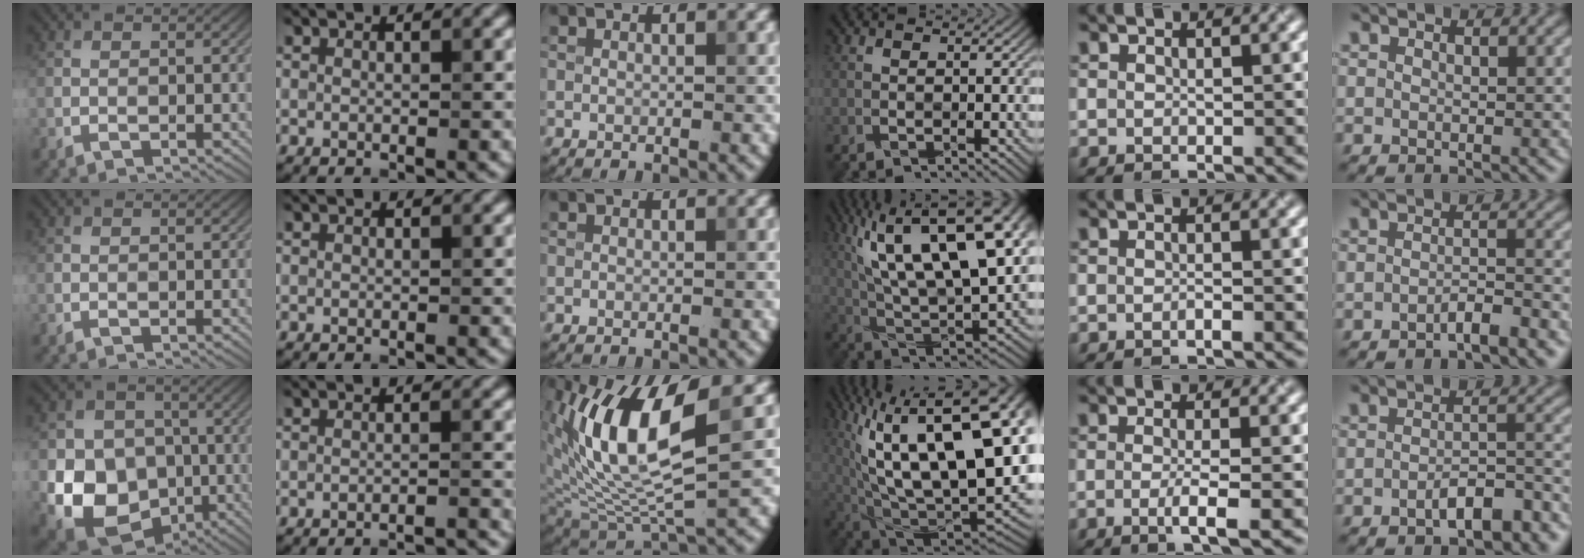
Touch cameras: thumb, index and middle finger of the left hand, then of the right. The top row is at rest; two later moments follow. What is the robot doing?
{"motion": "wrap", "object": "bandage"}